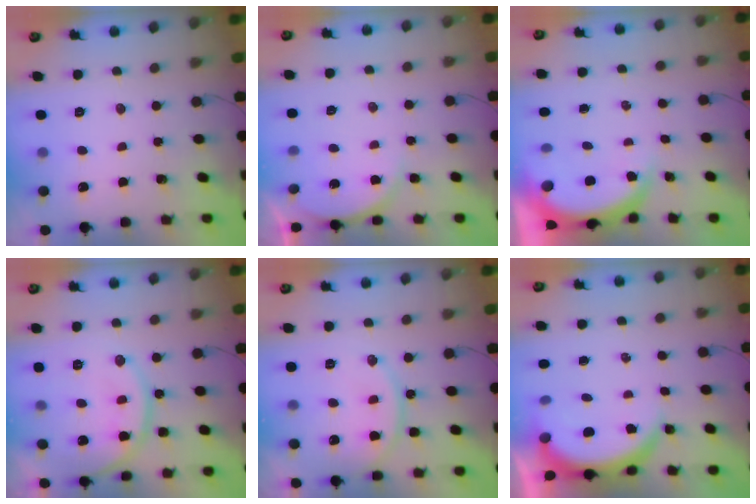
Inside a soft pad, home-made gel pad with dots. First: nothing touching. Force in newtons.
{"total": 5.5, "press": 5.5, "slide": 0.3}
{"total": 5.3, "press": 5.2, "slide": 1.1}
{"total": 15.1, "press": 15.0, "slide": 1.7}
{"total": 15.6, "press": 15.2, "slide": 3.6}
{"total": 6.6, "press": 6.6, "slide": 0.9}